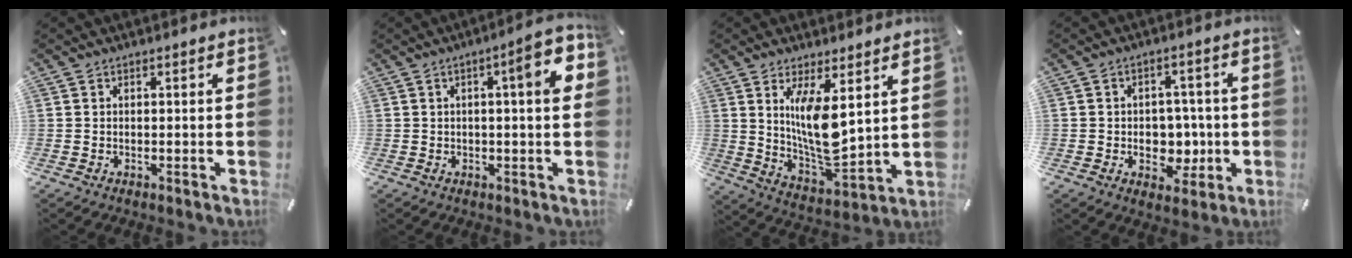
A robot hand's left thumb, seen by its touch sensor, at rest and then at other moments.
{"total": 9.0, "force": [2.3, 1.5, 8.6], "torque": [-0.118, -0.015, 0.030]}
{"total": 12.7, "force": [4.7, 4.2, 11.0], "torque": [-0.222, -0.043, 0.079]}
{"total": 7.1, "force": [-0.9, 5.9, 3.9], "torque": [-0.045, 0.006, -0.015]}